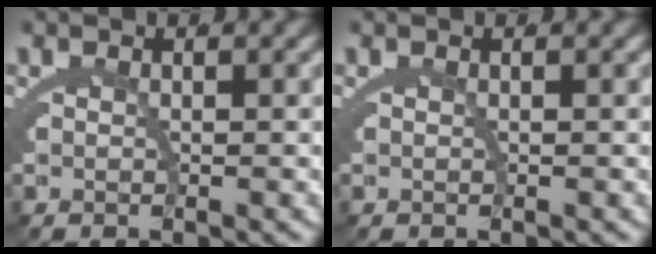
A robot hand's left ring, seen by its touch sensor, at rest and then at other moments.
{"total": 0.0}